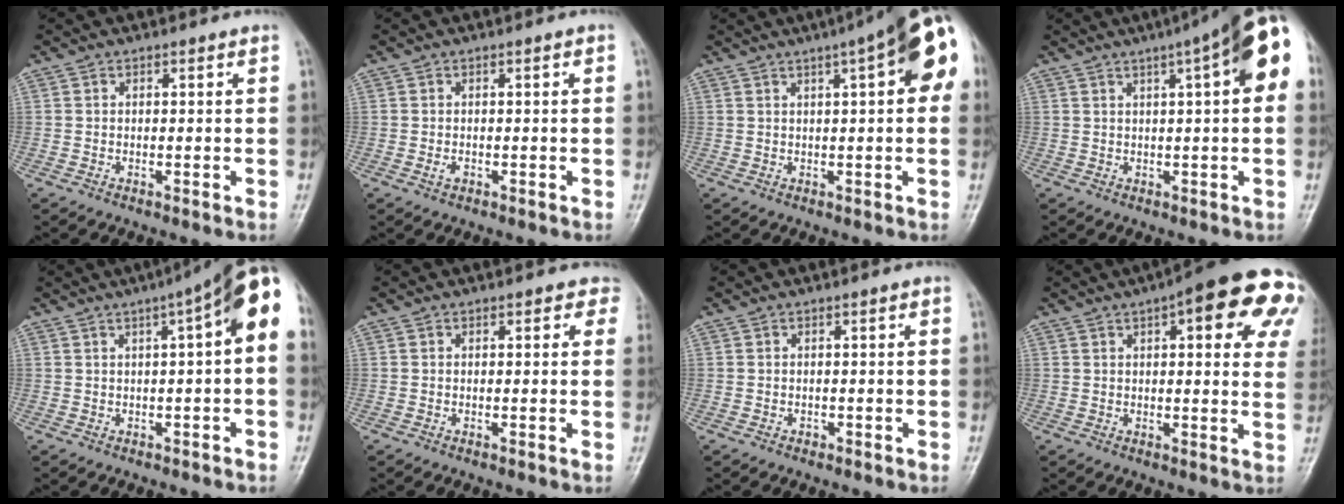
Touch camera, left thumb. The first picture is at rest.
{"total": 1.1, "force": [-0.4, 0.7, 0.7], "torque": [-0.016, 0.007, -0.005]}
{"total": 14.2, "force": [4.7, 3.7, 12.9], "torque": [-0.156, 0.022, 0.050]}
{"total": 14.7, "force": [5.0, 3.0, 13.5], "torque": [-0.176, 0.021, 0.057]}
{"total": 11.6, "force": [2.5, 2.7, 11.0], "torque": [-0.139, 0.035, 0.022]}
{"total": 2.2, "force": [1.1, 1.6, 1.0], "torque": [0.019, 0.000, 0.000]}
{"total": 0.5, "force": [-0.3, 0.4, 0.0], "torque": [0.002, 0.007, -0.005]}
{"total": 20.7, "force": [8.4, 6.5, 17.8], "torque": [-0.201, 0.005, 0.094]}